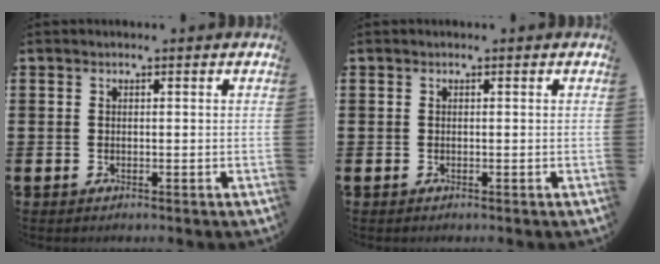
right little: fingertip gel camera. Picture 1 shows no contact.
{"total": 0.0}